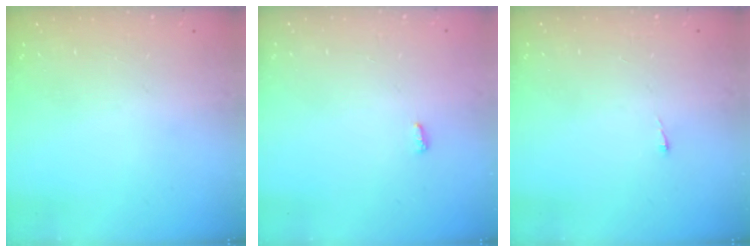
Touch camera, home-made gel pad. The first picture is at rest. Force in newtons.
{"total": 2.8, "press": 2.8, "slide": 0.5}
{"total": 2.7, "press": 2.7, "slide": 0.4}